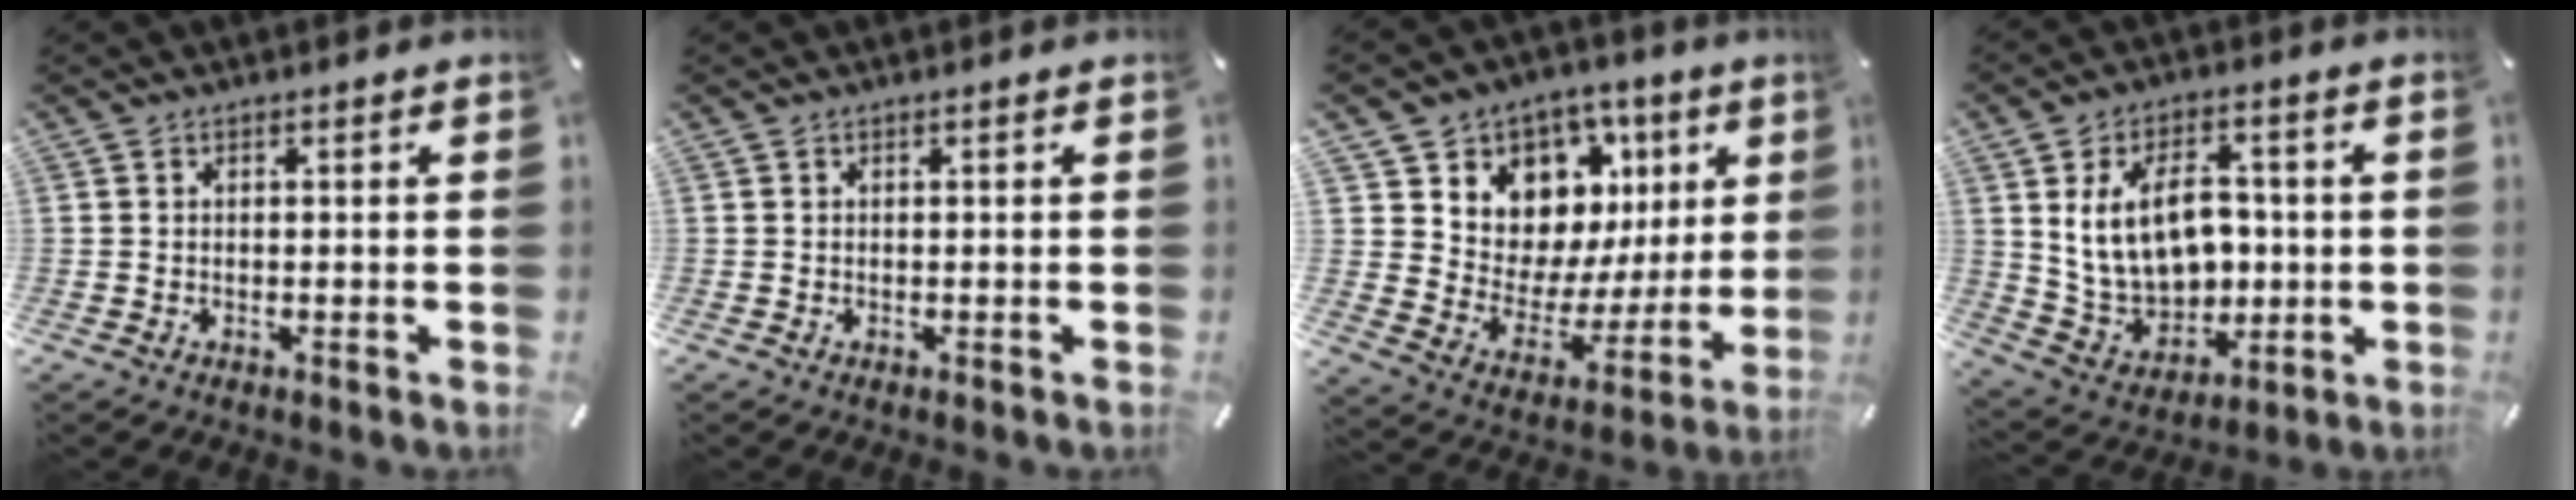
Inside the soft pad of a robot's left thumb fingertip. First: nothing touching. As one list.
[{"total": 0.0}, {"total": 9.6, "force": [5.2, 8.0, 1.4], "torque": [-0.014, -0.075, 0.097]}, {"total": 15.1, "force": [1.9, 11.1, 10.0], "torque": [-0.189, 0.004, 0.042]}]